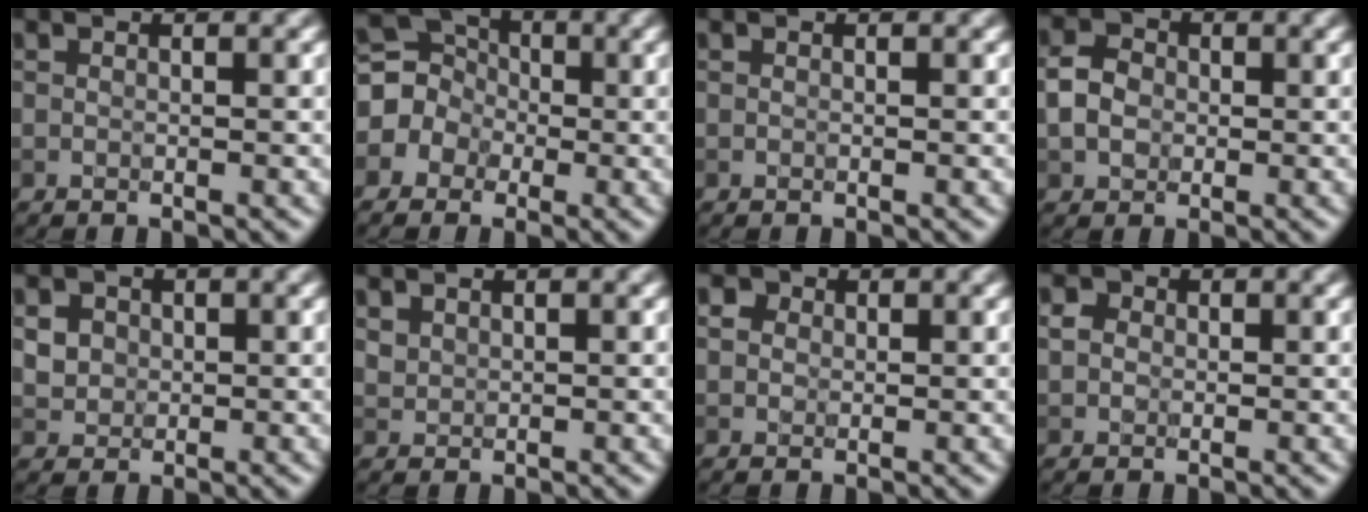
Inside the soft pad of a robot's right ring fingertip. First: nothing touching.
{"total": 4.3, "force": [-0.8, 4.1, 1.1], "torque": [-0.006, 0.017, -0.037]}
{"total": 0.0}
{"total": 2.7, "force": [-0.2, 2.3, 1.5], "torque": [-0.029, 0.006, -0.010]}
{"total": 2.5, "force": [0.8, 2.2, 1.0], "torque": [-0.024, 0.003, 0.021]}
{"total": 1.0, "force": [0.7, 0.7, 0.2], "torque": [-0.003, 0.000, 0.018]}
{"total": 2.9, "force": [1.6, 2.1, 1.2], "torque": [-0.022, 0.010, 0.012]}
{"total": 1.8, "force": [0.6, 1.5, 0.7], "torque": [-0.015, 0.008, -0.002]}